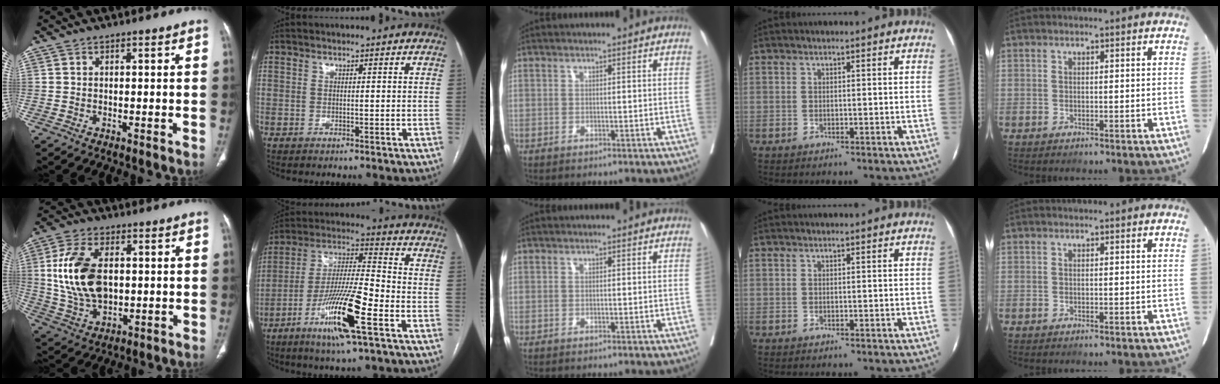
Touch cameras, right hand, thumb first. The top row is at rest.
{"thumb": {"total": 14.9, "force": [1.6, 9.1, 11.6], "torque": [-0.217, -0.003, 0.036]}, "index": {"total": 15.8, "force": [-7.2, 1.1, 14.0], "torque": [-0.272, -0.018, -0.131]}}